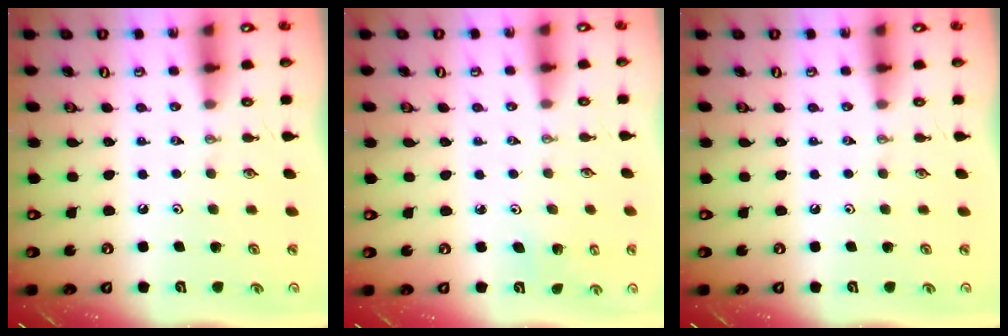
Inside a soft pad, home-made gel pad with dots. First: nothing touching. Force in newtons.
{"total": 2.3, "press": 2.3, "slide": 0.2}
{"total": 0.0}